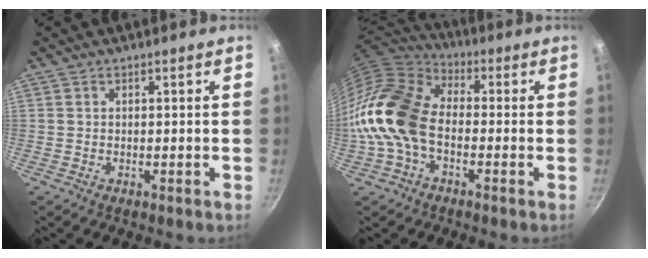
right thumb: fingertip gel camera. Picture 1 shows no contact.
{"total": 15.2, "force": [-2.8, 10.2, 10.9], "torque": [-0.188, 0.038, -0.077]}